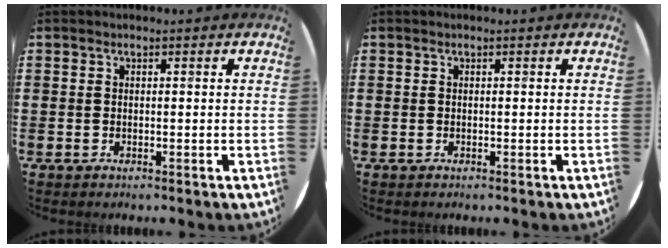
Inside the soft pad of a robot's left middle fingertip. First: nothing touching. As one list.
[{"total": 0.0}]